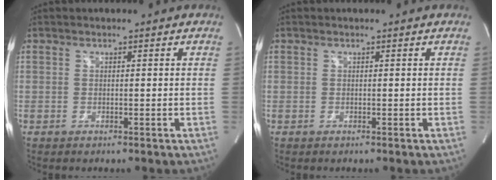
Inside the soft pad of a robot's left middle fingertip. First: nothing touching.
{"total": 0.0}